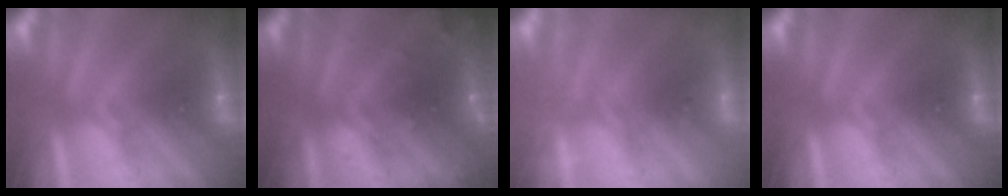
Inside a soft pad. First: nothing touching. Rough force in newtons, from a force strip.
{"total": 7.8}
{"total": 2.1}
{"total": 0.0}